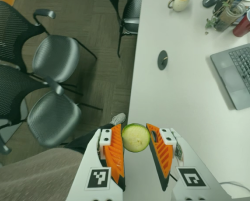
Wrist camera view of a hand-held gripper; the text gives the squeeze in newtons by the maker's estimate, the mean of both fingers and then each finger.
{"total": 10.2, "left": 9.9, "right": 10.4}